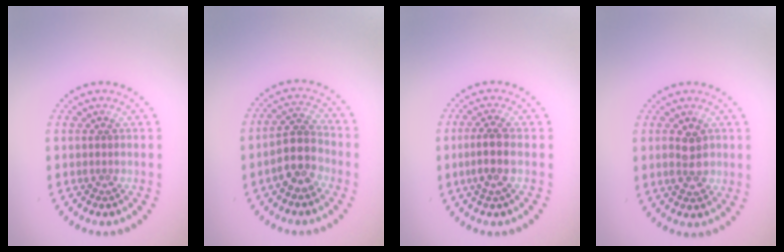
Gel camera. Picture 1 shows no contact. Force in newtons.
{"total": 4.1, "press": 3.8, "slide": 1.5}
{"total": 2.4, "press": 2.2, "slide": 1.2}
{"total": 2.4, "press": 2.4, "slide": 0.2}